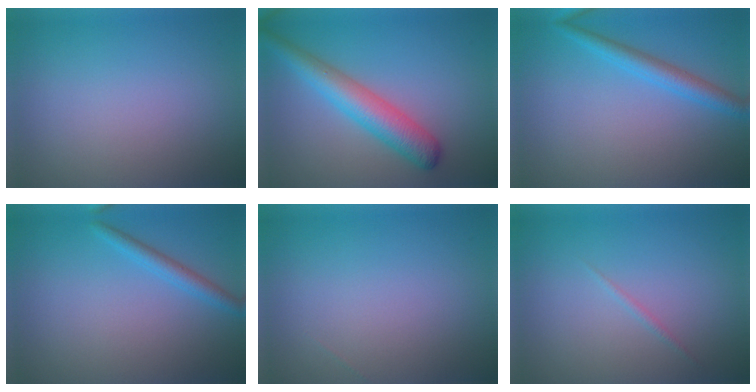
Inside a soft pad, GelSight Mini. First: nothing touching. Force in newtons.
{"total": 4.8, "press": 4.8, "slide": 0.2}
{"total": 2.7, "press": 2.7, "slide": 0.2}
{"total": 1.9, "press": 1.9, "slide": 0.1}
{"total": 0.0}
{"total": 0.5, "press": 0.5, "slide": 0.0}